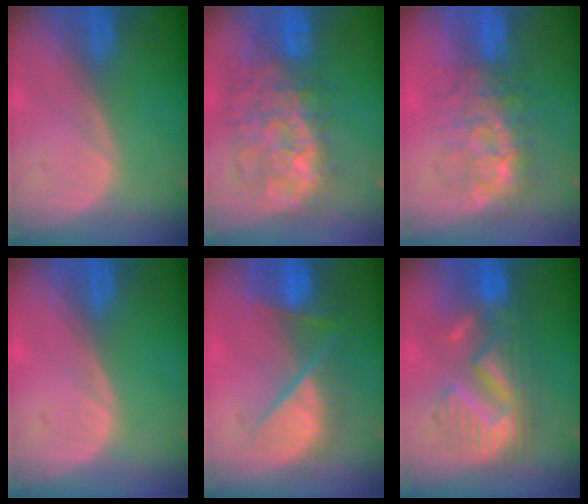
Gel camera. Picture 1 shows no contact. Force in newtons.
{"total": 10.7, "press": 10.1, "slide": 3.6}
{"total": 7.6, "press": 7.2, "slide": 2.4}
{"total": 0.0}
{"total": 9.7, "press": 8.2, "slide": 5.1}
{"total": 8.9, "press": 8.9, "slide": 0.0}